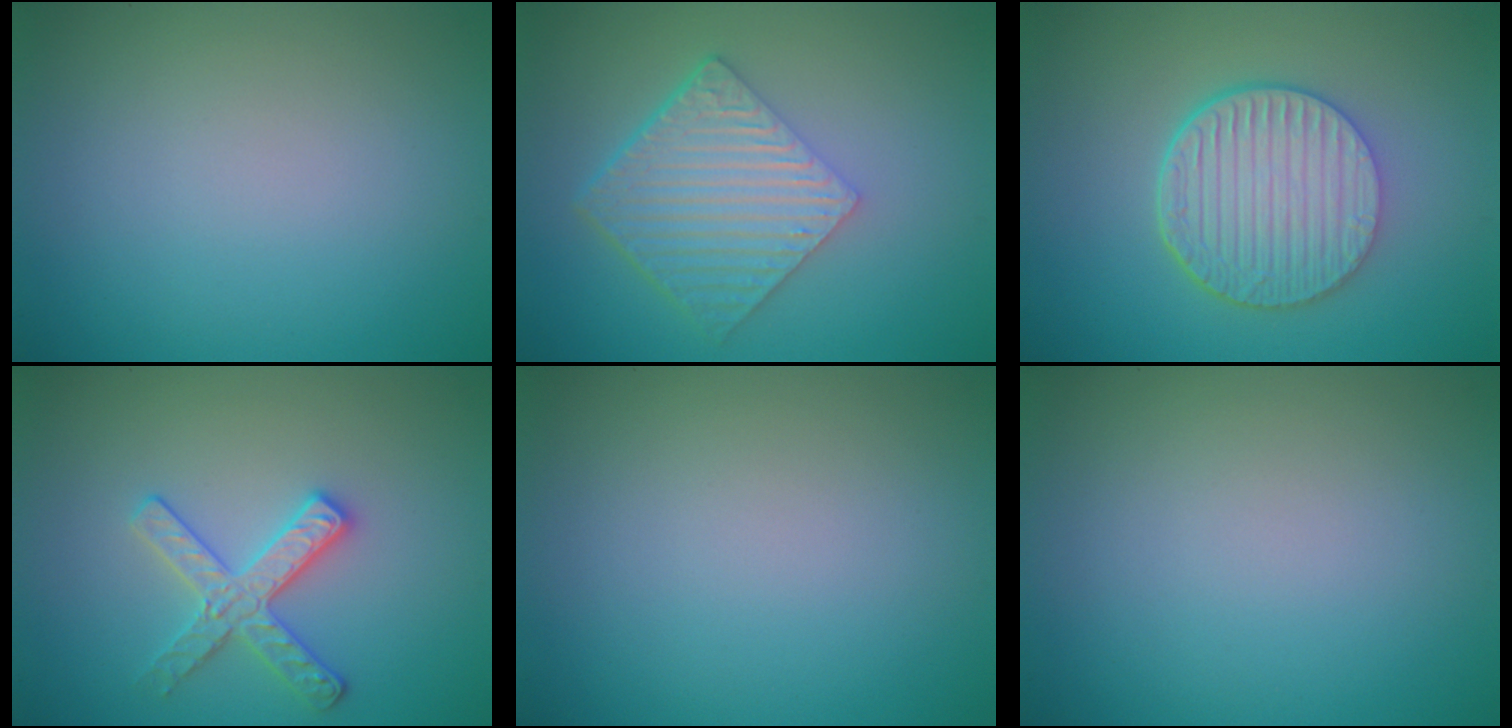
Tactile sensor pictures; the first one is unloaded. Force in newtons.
{"total": 6.0, "press": 4.1, "slide": 4.4}
{"total": 6.5, "press": 4.7, "slide": 4.4}
{"total": 2.9, "press": 2.8, "slide": 0.6}
{"total": 0.0}
{"total": 0.0}